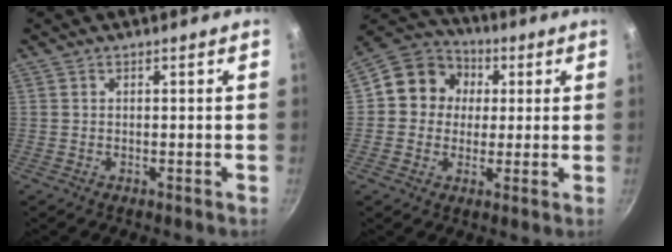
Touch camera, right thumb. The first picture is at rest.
{"total": 11.1, "force": [1.7, 10.0, 4.4], "torque": [-0.041, 0.016, 0.007]}